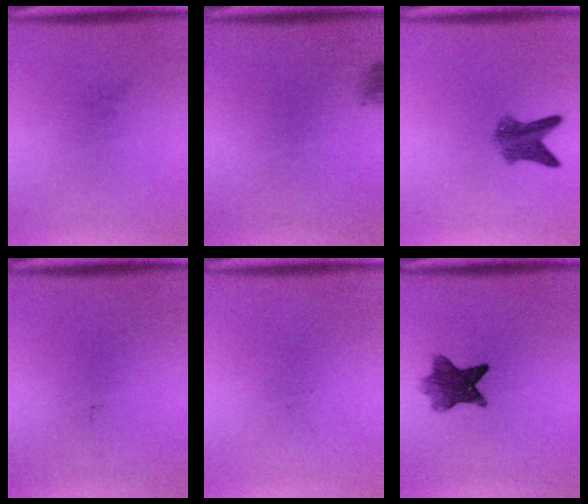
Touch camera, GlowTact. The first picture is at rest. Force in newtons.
{"total": 1.2}
{"total": 4.8}
{"total": 0.0}
{"total": 0.0}
{"total": 7.2}